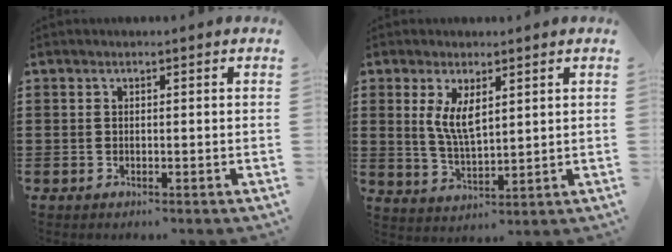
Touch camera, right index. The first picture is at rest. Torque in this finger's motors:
{"motor_torque": [0.20, 0.10, 0.20, 0.12]}